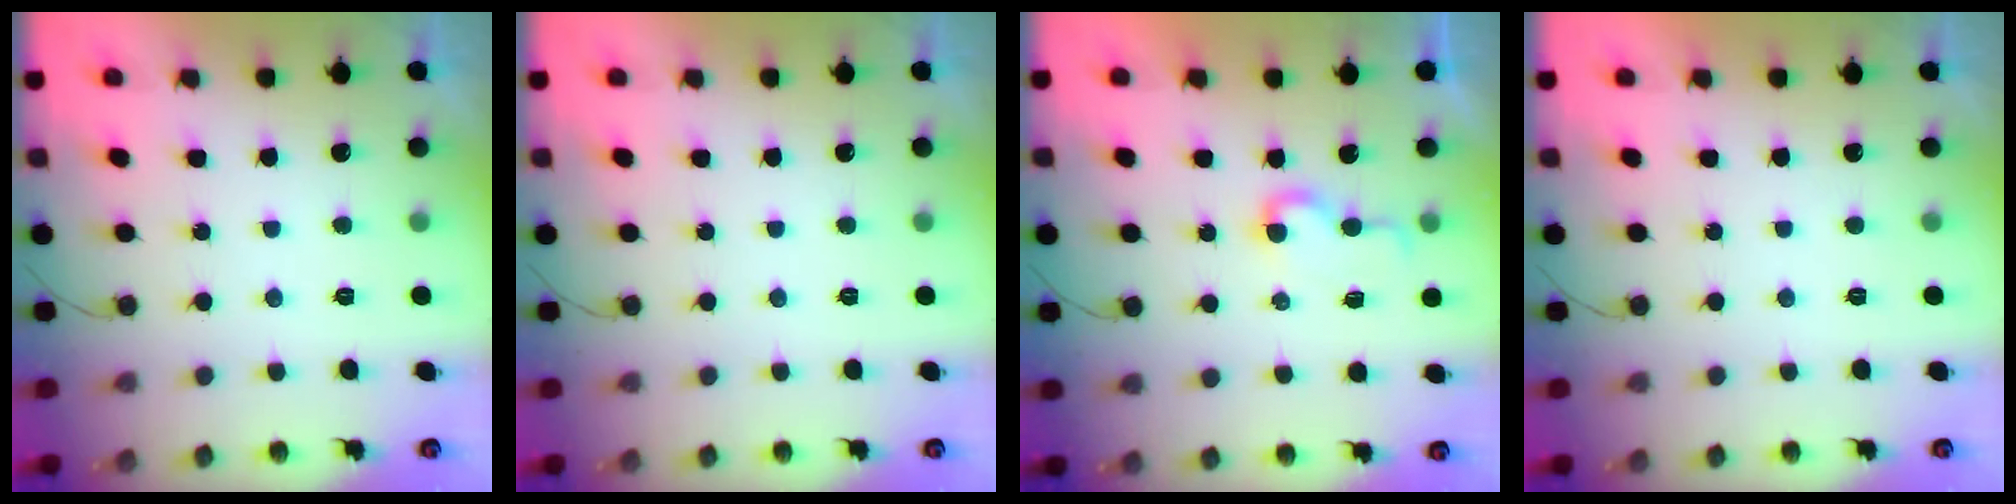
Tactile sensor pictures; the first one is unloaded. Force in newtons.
{"total": 0.0}
{"total": 4.4, "press": 4.4, "slide": 0.5}
{"total": 1.7, "press": 1.7, "slide": 0.0}